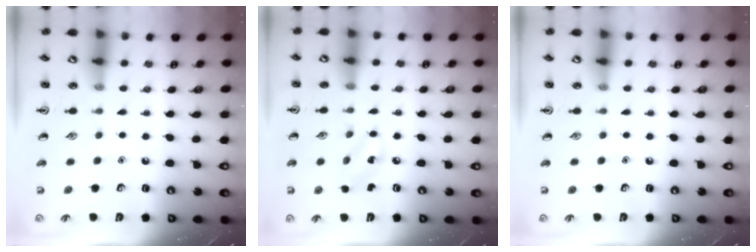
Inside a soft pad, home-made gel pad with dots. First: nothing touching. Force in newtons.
{"total": 3.7, "press": 3.5, "slide": 1.3}
{"total": 0.0}